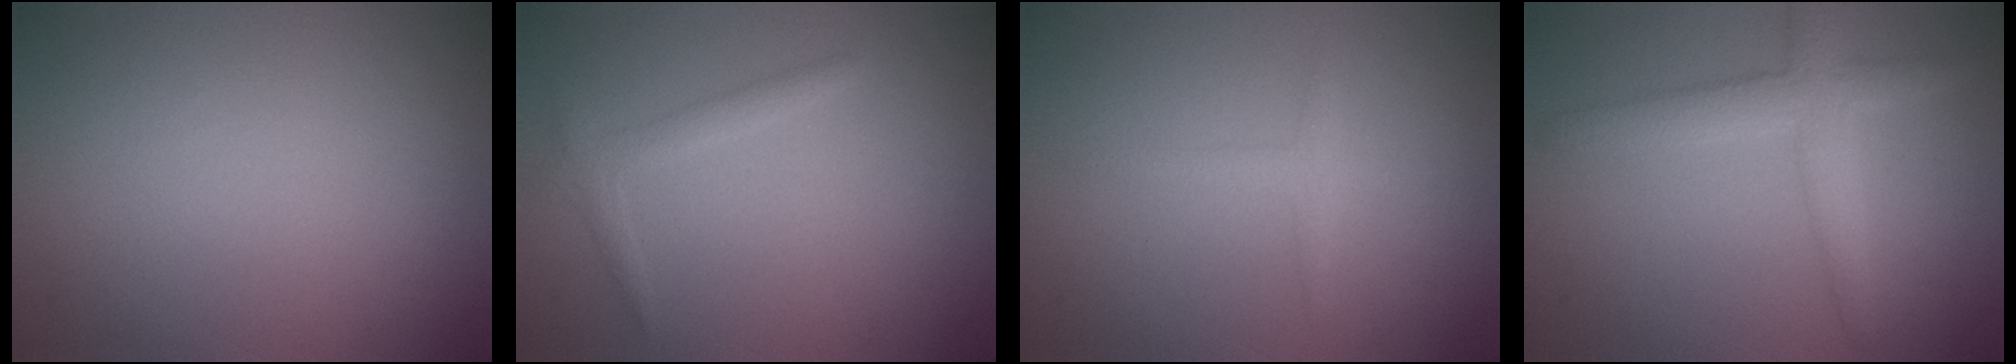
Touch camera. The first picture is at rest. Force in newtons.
{"total": 1.5, "press": 1.5, "slide": 0.0}
{"total": 1.3, "press": 1.3, "slide": 0.1}
{"total": 3.5, "press": 3.5, "slide": 0.1}